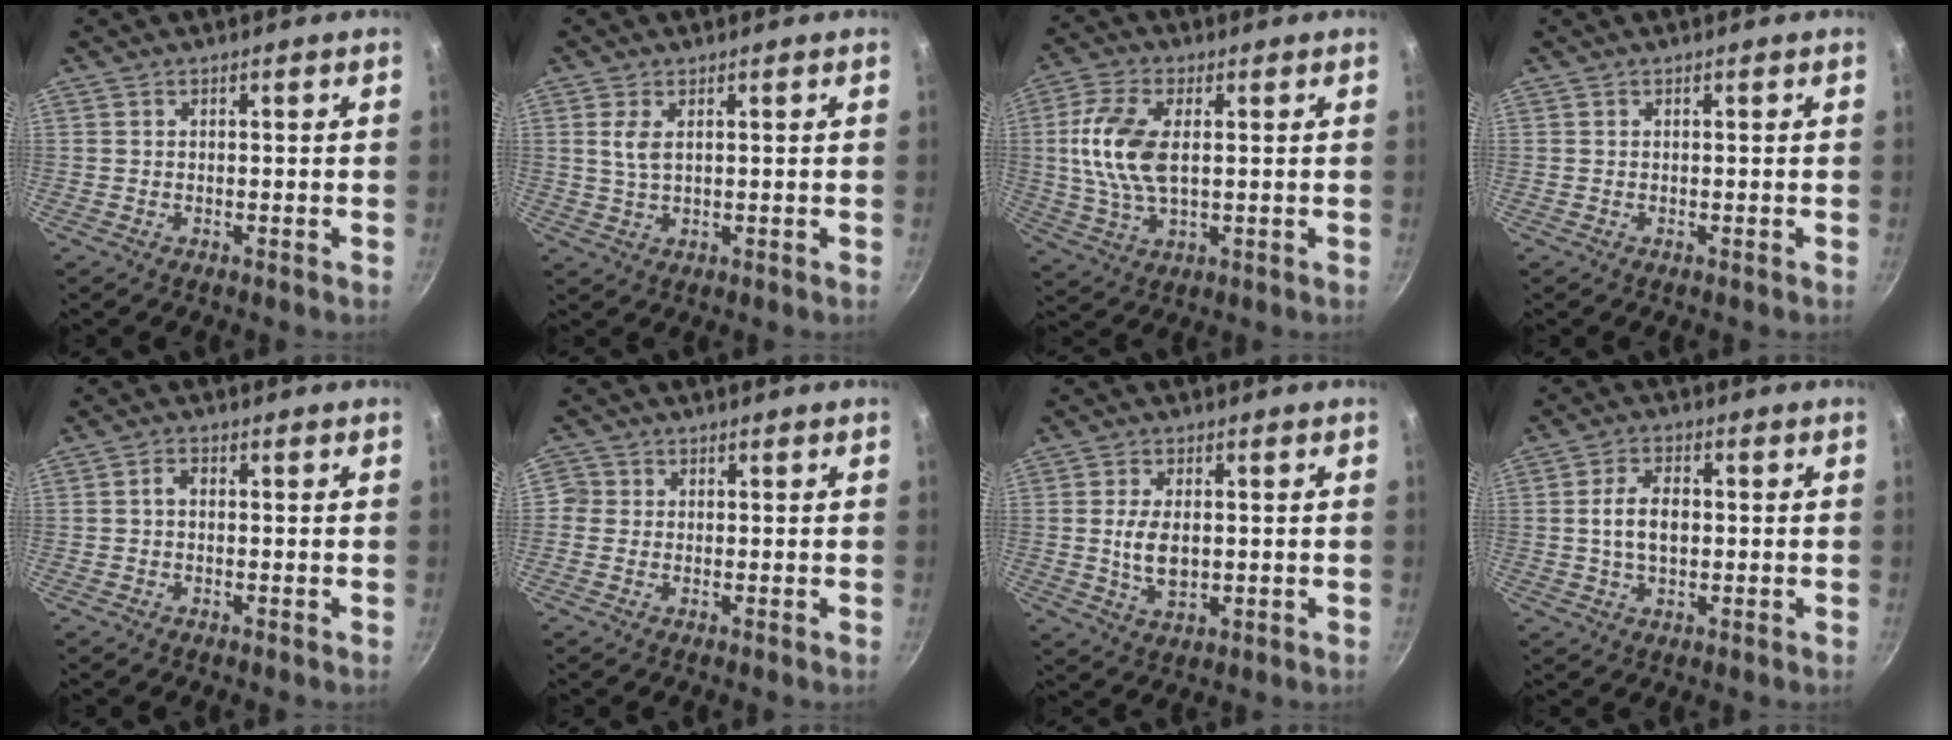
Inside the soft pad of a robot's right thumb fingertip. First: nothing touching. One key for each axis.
{"total": 3.3, "fx": 1.1, "fy": 1.5, "fz": 2.8, "tx": -0.057, "ty": -0.007, "tz": 0.023}
{"total": 11.7, "fx": 1.4, "fy": 6.1, "fz": 9.9, "tx": -0.200, "ty": 0.005, "tz": 0.024}
{"total": 0.0}
{"total": 1.7, "fx": -0.2, "fy": 1.2, "fz": 1.2, "tx": -0.020, "ty": 0.008, "tz": -0.005}
{"total": 2.2, "fx": -0.3, "fy": 2.2, "fz": 0.4, "tx": 0.012, "ty": 0.006, "tz": -0.013}
{"total": 6.6, "fx": 0.1, "fy": 3.8, "fz": 5.4, "tx": -0.100, "ty": -0.007, "tz": 0.005}
{"total": 6.7, "fx": 0.1, "fy": 4.0, "fz": 5.3, "tx": -0.087, "ty": 0.012, "tz": -0.002}